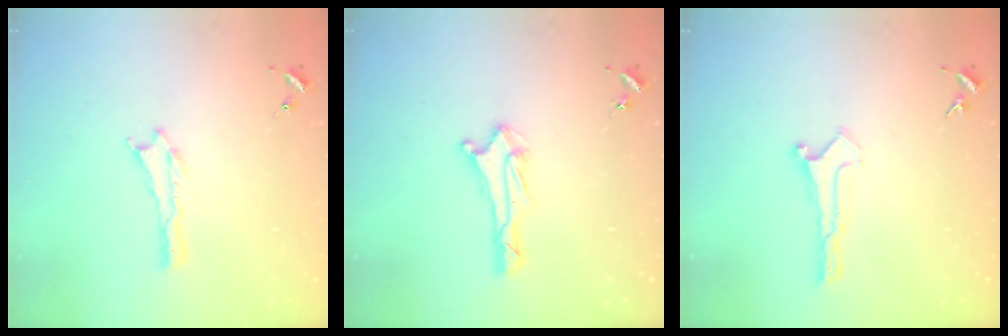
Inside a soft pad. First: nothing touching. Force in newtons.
{"total": 2.9, "press": 2.8, "slide": 0.7}
{"total": 0.0}